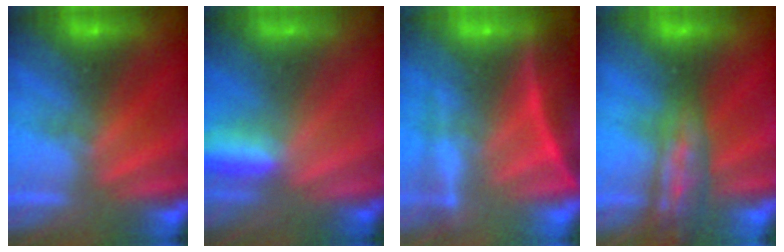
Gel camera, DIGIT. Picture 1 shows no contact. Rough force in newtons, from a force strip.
{"total": 3.1}
{"total": 7.3}
{"total": 2.9}